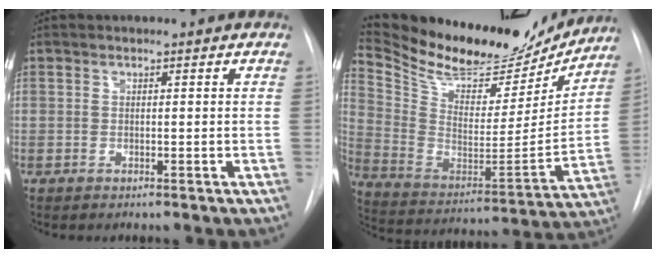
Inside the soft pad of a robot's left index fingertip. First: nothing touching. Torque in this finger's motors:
{"motor_torque": [0.18, -0.51, 0.15, 0.01]}